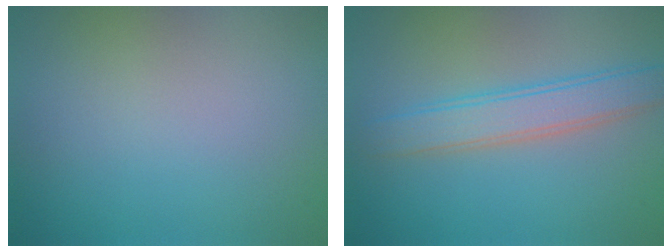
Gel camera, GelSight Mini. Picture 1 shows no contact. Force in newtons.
{"total": 3.6, "press": 3.6, "slide": 0.1}